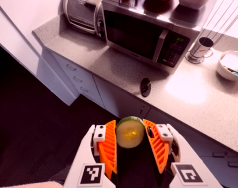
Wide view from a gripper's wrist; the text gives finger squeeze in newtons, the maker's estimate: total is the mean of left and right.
{"total": 9.6, "left": 10.2, "right": 9.0}